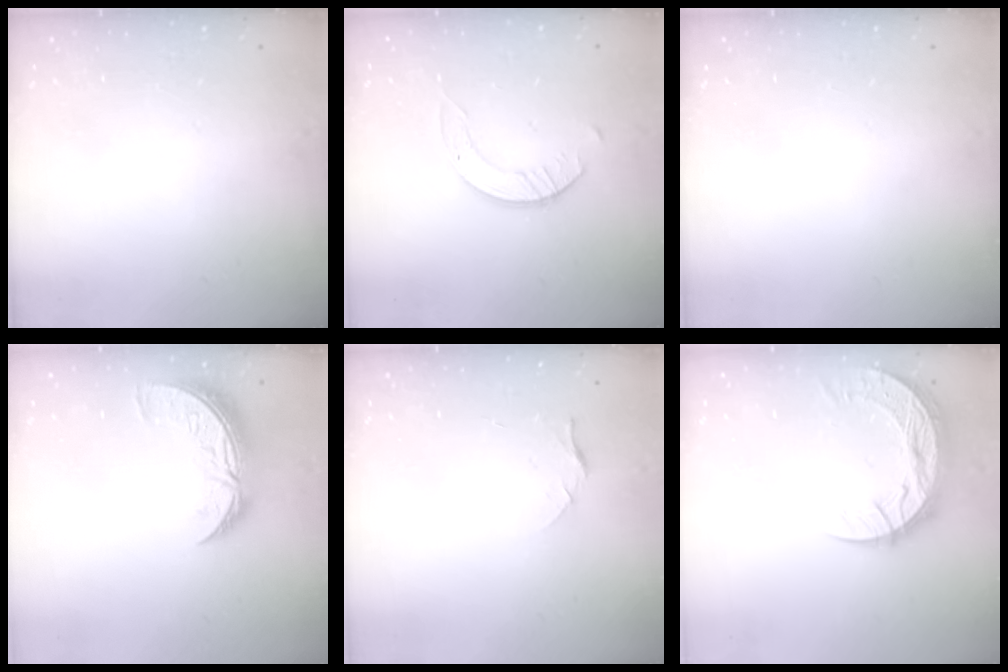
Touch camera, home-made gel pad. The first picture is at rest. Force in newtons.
{"total": 2.5, "press": 2.5, "slide": 0.3}
{"total": 0.0}
{"total": 9.7, "press": 9.7, "slide": 0.8}
{"total": 4.5, "press": 4.4, "slide": 0.4}
{"total": 12.6, "press": 12.6, "slide": 0.9}